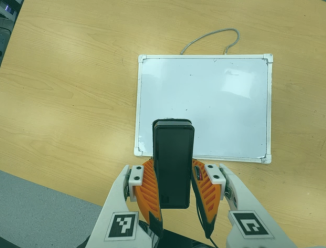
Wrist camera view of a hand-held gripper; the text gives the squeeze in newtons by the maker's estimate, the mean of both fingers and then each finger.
{"total": 8.0, "left": 6.4, "right": 9.5}